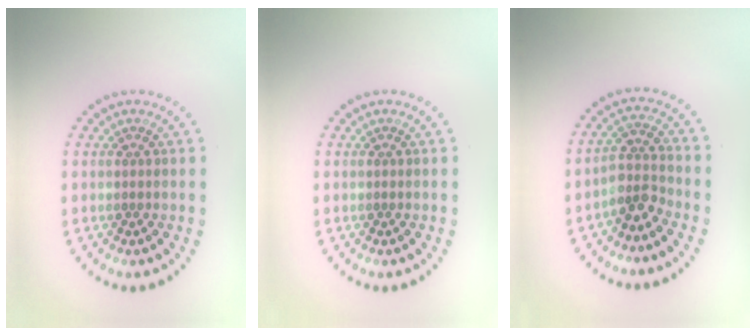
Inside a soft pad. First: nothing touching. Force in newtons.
{"total": 0.0}
{"total": 2.7, "press": 2.0, "slide": 1.9}